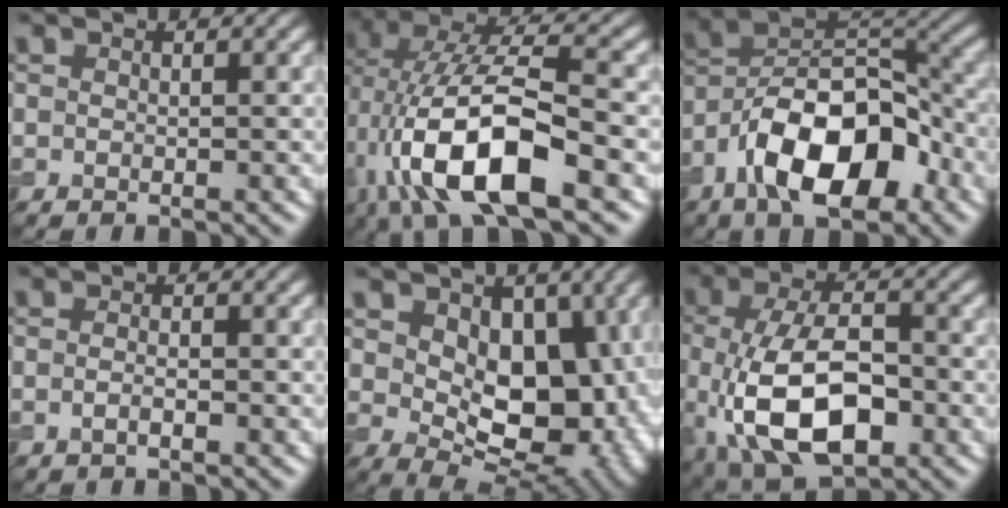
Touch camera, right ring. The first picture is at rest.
{"total": 11.8, "force": [-3.1, 4.5, 10.4], "torque": [-0.198, 0.009, -0.064]}
{"total": 12.4, "force": [-6.3, 5.8, 8.9], "torque": [-0.146, 0.008, -0.118]}
{"total": 0.9, "force": [-0.7, 0.1, 0.7], "torque": [-0.012, -0.006, -0.014]}
{"total": 11.0, "force": [1.4, 7.1, 8.2], "torque": [-0.107, -0.020, 0.027]}
{"total": 10.5, "force": [-3.4, 5.5, 8.2], "torque": [-0.163, -0.011, -0.065]}